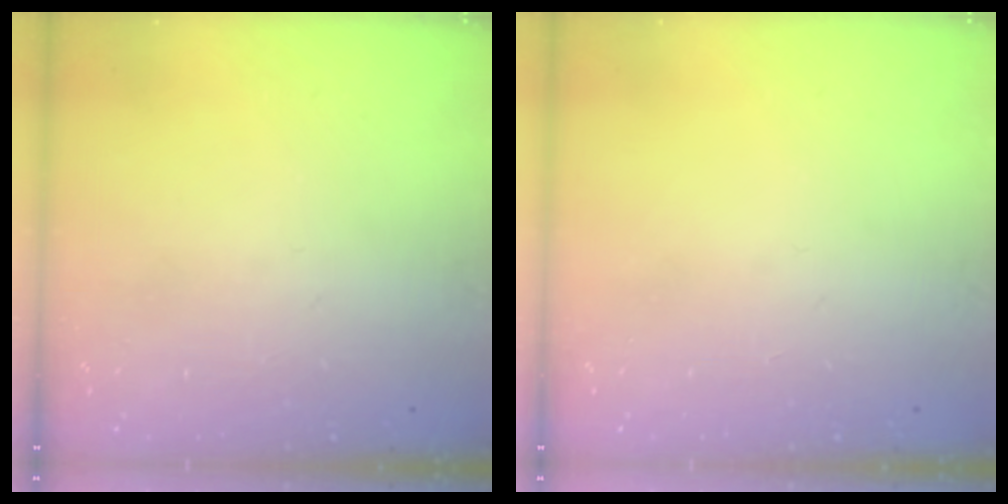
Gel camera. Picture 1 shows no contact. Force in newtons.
{"total": 0.0}